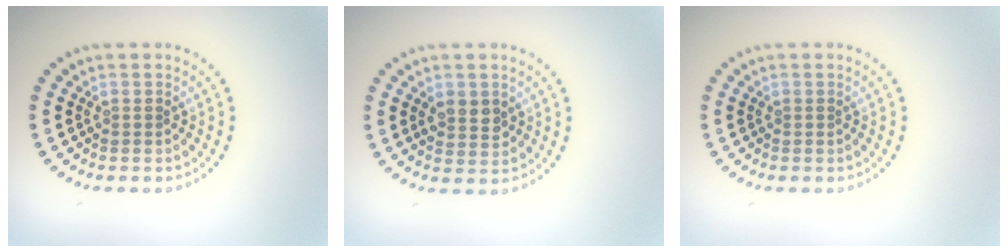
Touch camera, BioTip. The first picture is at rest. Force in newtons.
{"total": 2.1, "press": 2.1, "slide": 0.4}
{"total": 0.0}